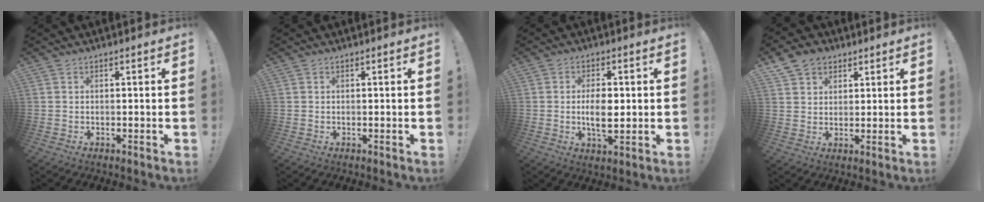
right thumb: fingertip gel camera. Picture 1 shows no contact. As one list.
[{"total": 0.0}, {"total": 7.2, "force": [0.0, 3.7, 6.2], "torque": [-0.094, -0.004, -0.007]}, {"total": 7.2, "force": [4.4, 5.4, 1.8], "torque": [-0.024, -0.021, 0.085]}]